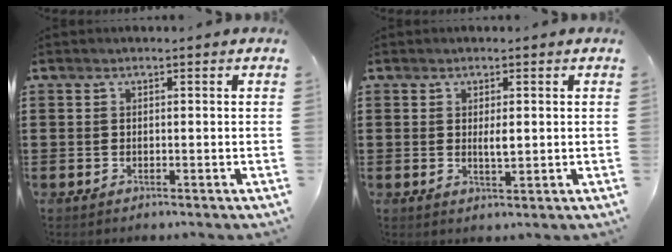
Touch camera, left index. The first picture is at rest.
{"total": 2.2, "force": [0.3, 0.6, 2.1], "torque": [-0.033, -0.002, 0.002]}